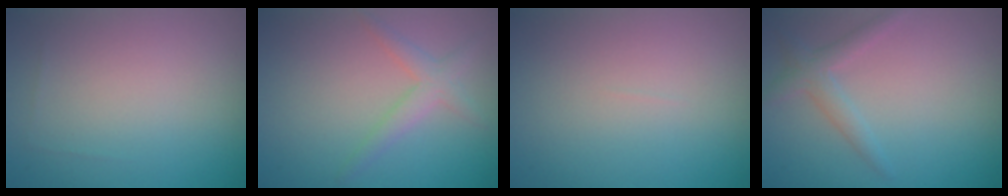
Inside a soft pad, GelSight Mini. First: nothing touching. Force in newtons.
{"total": 2.1, "press": 2.1, "slide": 0.1}
{"total": 0.0}
{"total": 1.9, "press": 1.9, "slide": 0.0}